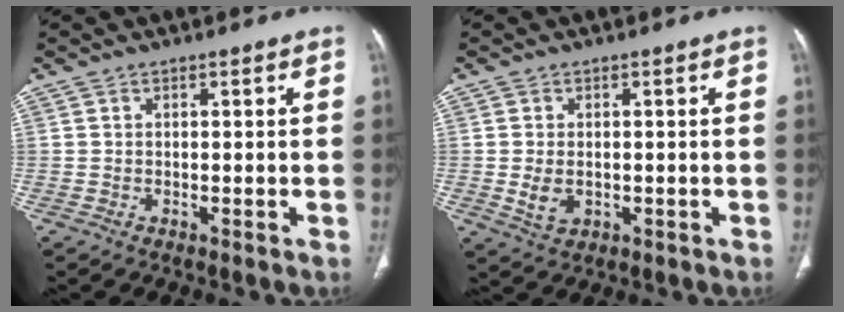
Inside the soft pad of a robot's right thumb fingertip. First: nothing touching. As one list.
[{"total": 4.0, "force": [-0.4, 2.8, 2.8], "torque": [-0.051, -0.004, 0.002]}]